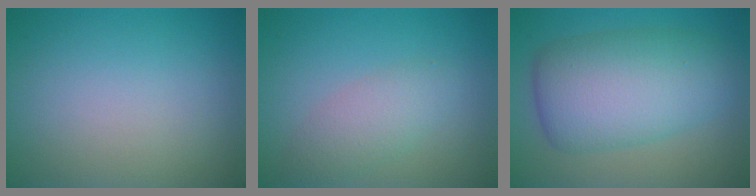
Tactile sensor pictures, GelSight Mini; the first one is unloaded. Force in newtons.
{"total": 2.8, "press": 2.8, "slide": 0.0}
{"total": 7.7, "press": 7.7, "slide": 0.1}